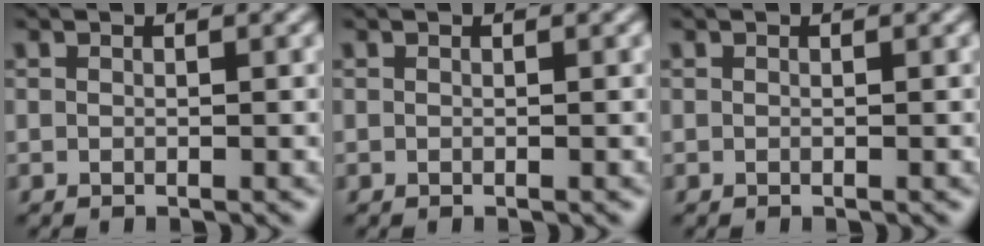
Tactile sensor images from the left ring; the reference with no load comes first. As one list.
[{"total": 0.0}, {"total": 0.0}]